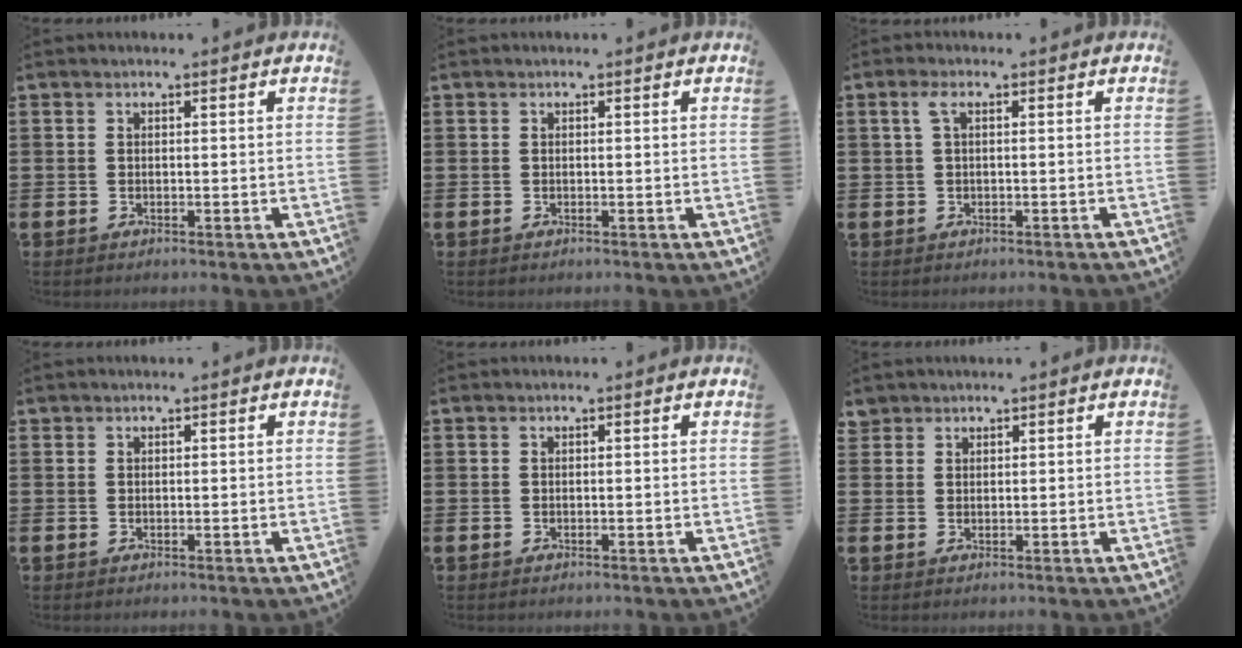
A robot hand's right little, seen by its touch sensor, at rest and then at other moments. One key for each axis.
{"total": 0.0}
{"total": 1.6, "fx": 0.3, "fy": 0.4, "fz": 1.5, "tx": -0.030, "ty": 0.006, "tz": 0.003}
{"total": 0.0}
{"total": 0.0}
{"total": 1.9, "fx": 1.8, "fy": 0.8, "fz": -0.1, "tx": 0.005, "ty": 0.000, "tz": 0.033}